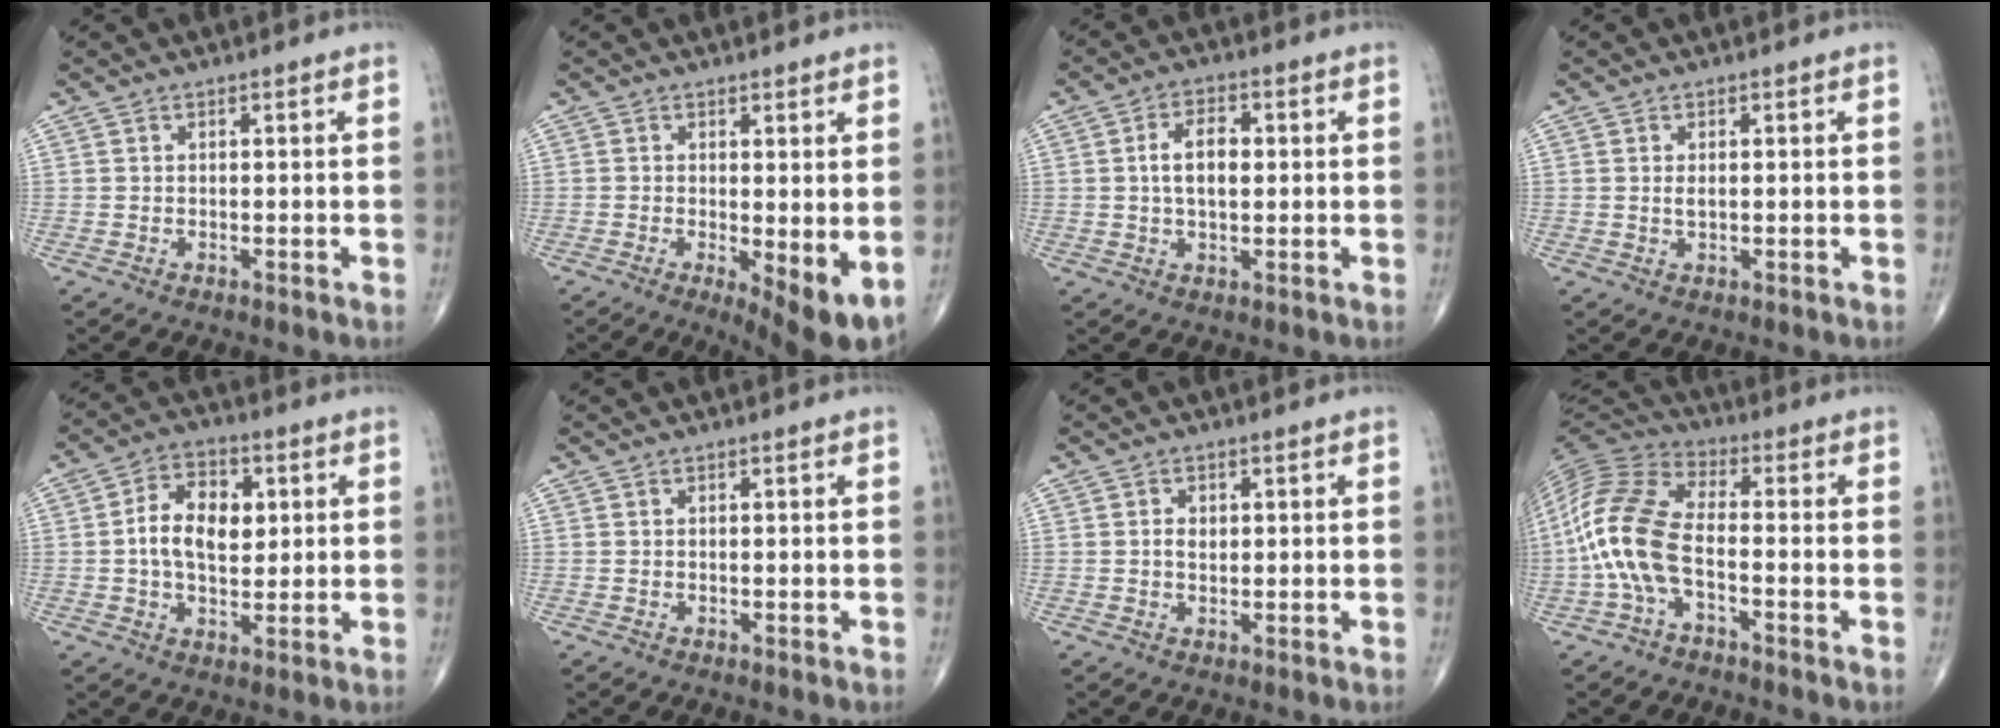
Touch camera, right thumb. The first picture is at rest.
{"total": 7.5, "force": [-1.1, 2.3, 7.0], "torque": [-0.104, -0.022, -0.014]}
{"total": 6.3, "force": [0.7, 3.5, 5.2], "torque": [-0.085, 0.010, 0.007]}
{"total": 1.4, "force": [0.2, 0.7, 1.2], "torque": [-0.021, 0.000, 0.005]}
{"total": 10.5, "force": [1.2, 6.7, 8.0], "torque": [-0.118, 0.007, 0.017]}
{"total": 0.0}
{"total": 2.3, "force": [0.3, 1.6, 1.6], "torque": [-0.020, 0.002, 0.005]}
{"total": 13.7, "force": [-3.3, 6.4, 11.6], "torque": [-0.259, 0.035, -0.073]}